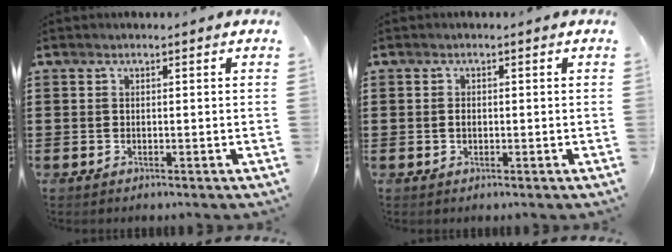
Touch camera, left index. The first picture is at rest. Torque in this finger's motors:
{"motor_torque": [0.55, 0.35, 0.10, 0.05]}